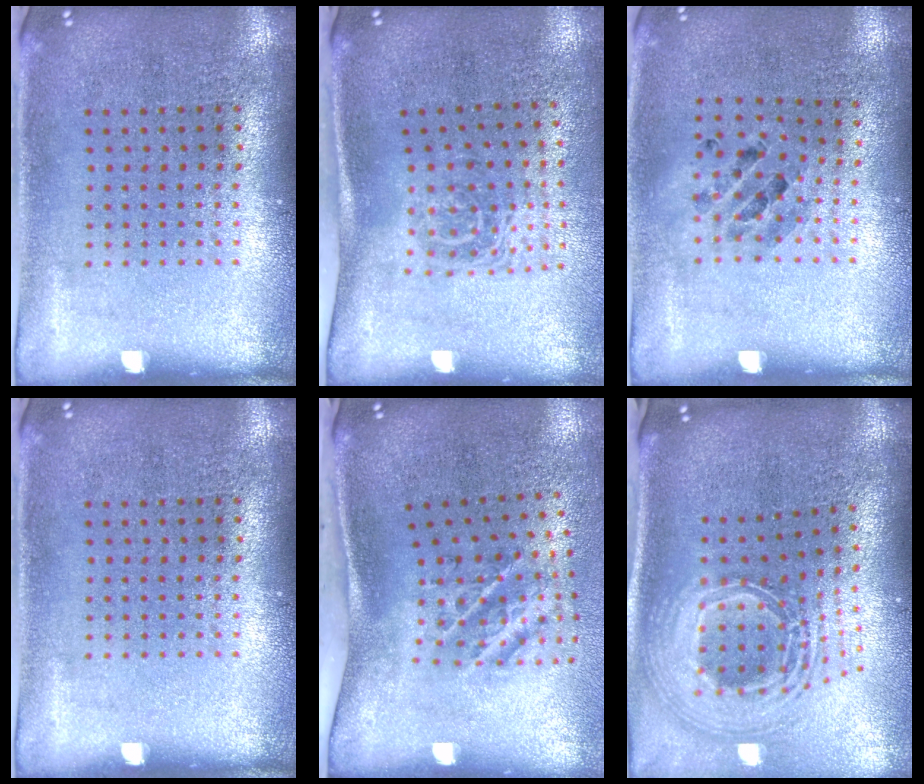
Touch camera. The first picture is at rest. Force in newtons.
{"total": 1.7, "press": 1.2, "slide": 1.2}
{"total": 0.9, "press": 0.9, "slide": 0.1}
{"total": 0.0}
{"total": 2.3, "press": 1.3, "slide": 1.9}
{"total": 2.8, "press": 1.9, "slide": 2.0}